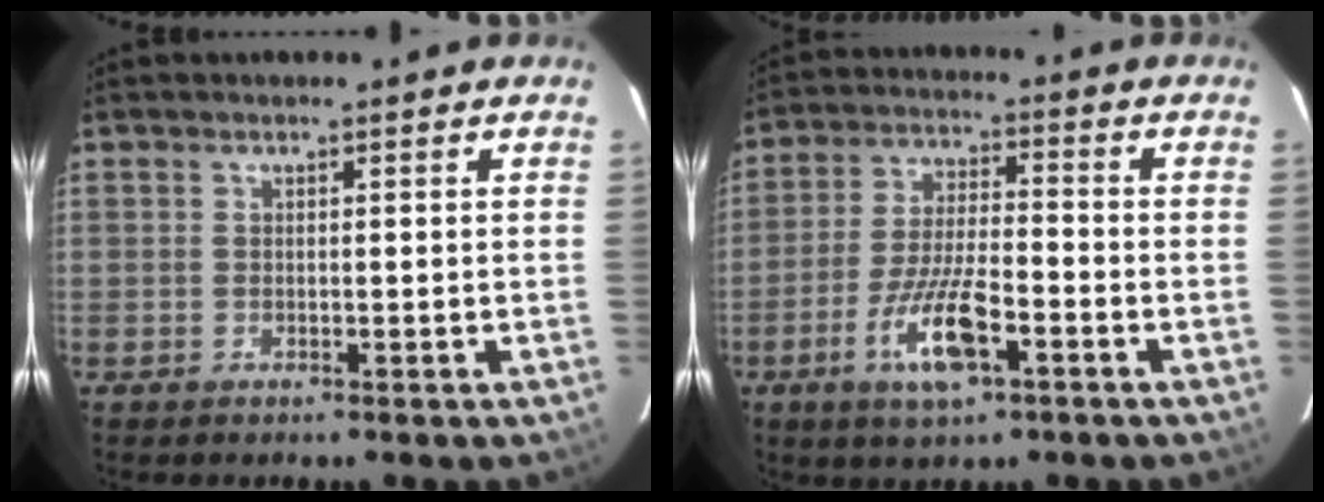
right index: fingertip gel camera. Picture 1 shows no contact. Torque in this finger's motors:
{"motor_torque": [1.57, -0.57, 0.69, 0.20]}